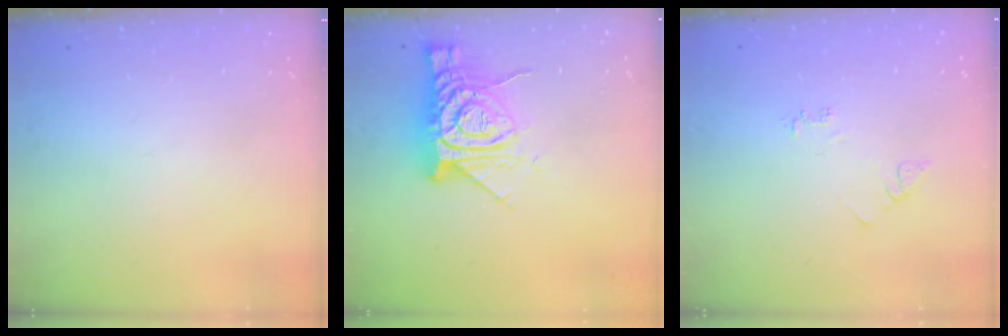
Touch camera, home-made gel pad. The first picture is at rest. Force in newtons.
{"total": 13.0, "press": 13.0, "slide": 1.4}
{"total": 3.9, "press": 3.9, "slide": 0.5}